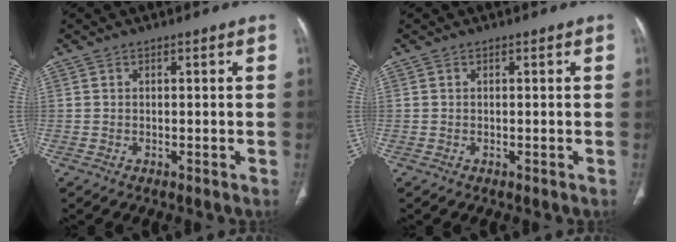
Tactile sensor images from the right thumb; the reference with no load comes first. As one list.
[{"total": 0.0}]